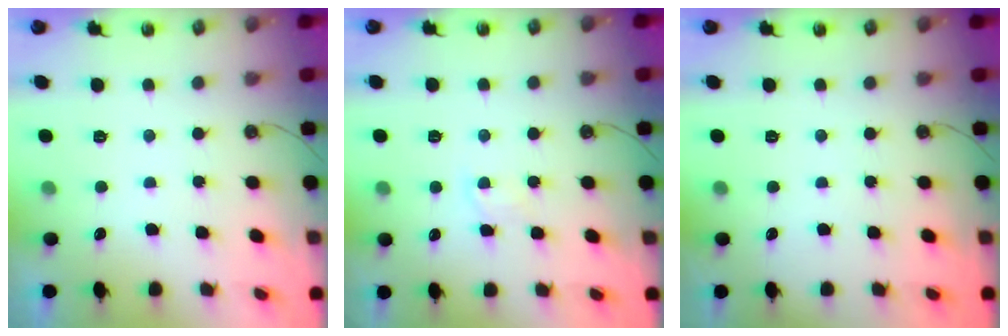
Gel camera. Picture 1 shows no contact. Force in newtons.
{"total": 2.8, "press": 2.8, "slide": 0.4}
{"total": 0.0}